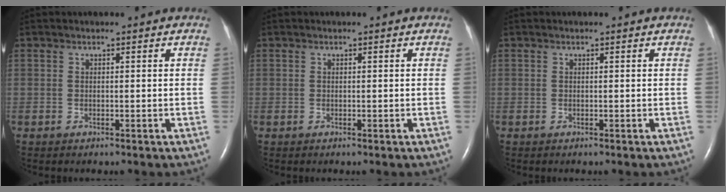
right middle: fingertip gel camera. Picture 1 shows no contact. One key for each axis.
{"total": 0.0}
{"total": 0.0}